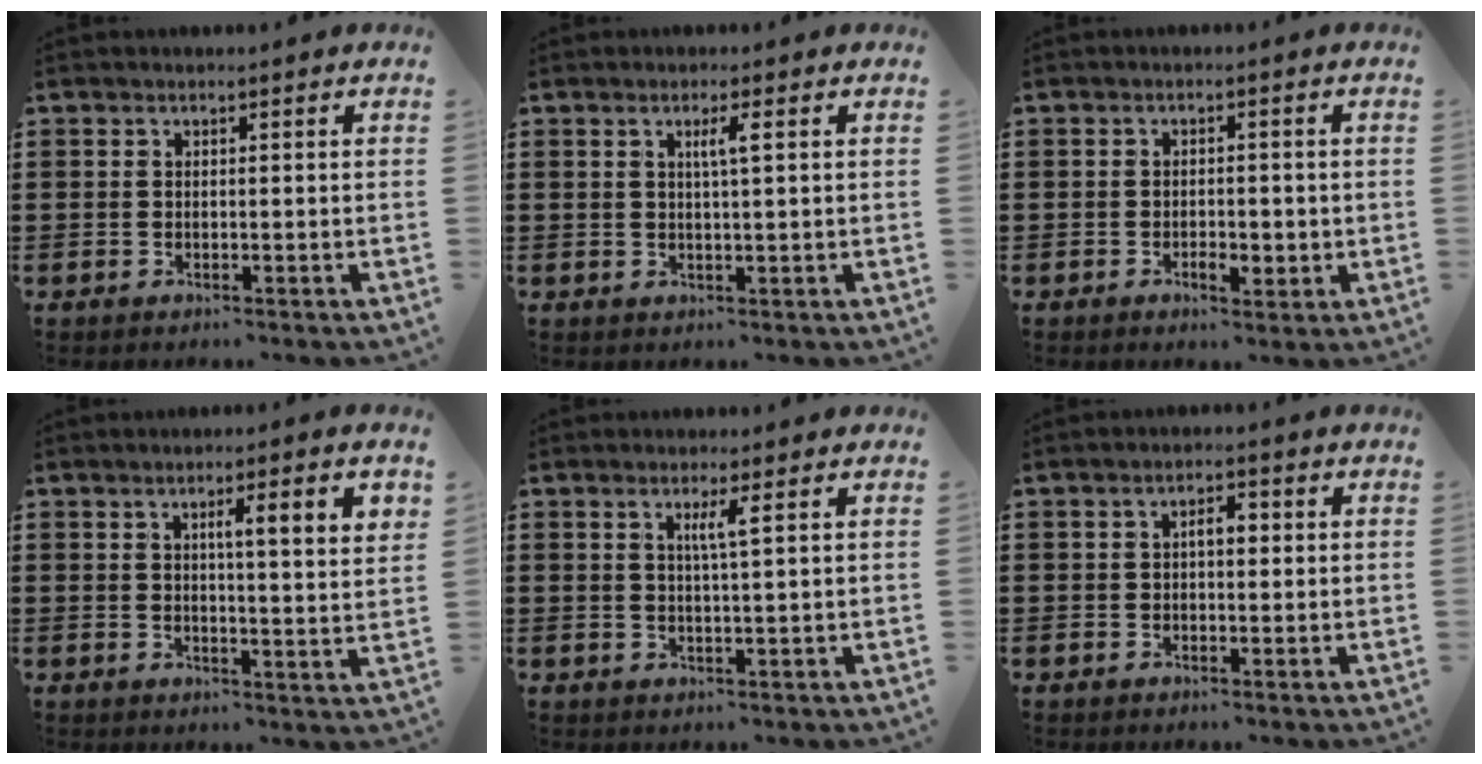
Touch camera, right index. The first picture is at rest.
{"total": 2.4, "force": [0.7, 0.0, 2.3], "torque": [-0.045, 0.001, 0.009]}
{"total": 2.3, "force": [-0.9, 1.1, 1.8], "torque": [-0.034, 0.003, -0.018]}
{"total": 4.9, "force": [2.0, 0.3, 4.5], "torque": [-0.083, -0.003, 0.027]}
{"total": 2.6, "force": [0.9, -0.1, 2.4], "torque": [-0.049, -0.003, 0.013]}
{"total": 2.6, "force": [0.1, 1.1, 2.4], "torque": [-0.039, 0.003, -0.002]}